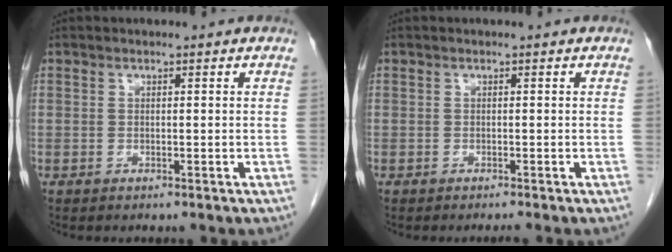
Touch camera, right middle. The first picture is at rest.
{"total": 0.5, "force": [-0.5, -0.3, 0.1], "torque": [-0.003, -0.001, -0.009]}